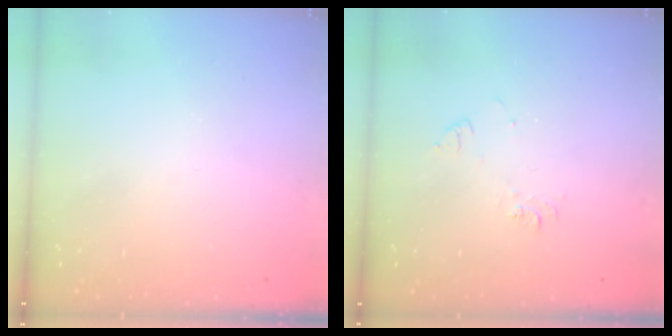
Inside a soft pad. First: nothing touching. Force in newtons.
{"total": 6.2, "press": 6.2, "slide": 0.5}